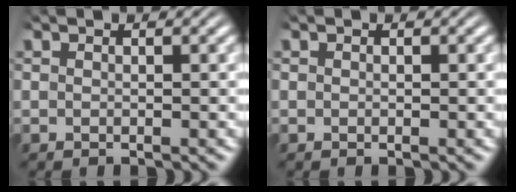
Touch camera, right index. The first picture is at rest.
{"total": 0.0}